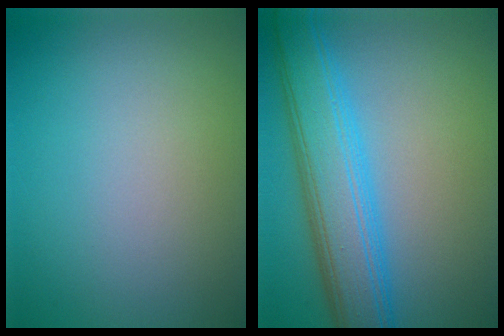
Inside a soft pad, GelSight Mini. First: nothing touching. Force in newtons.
{"total": 7.8, "press": 7.8, "slide": 0.1}